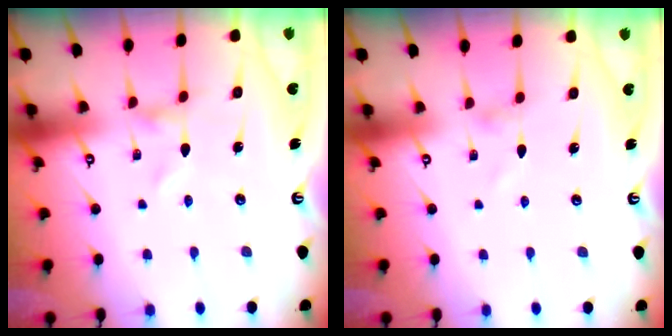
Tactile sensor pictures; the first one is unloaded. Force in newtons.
{"total": 0.7, "press": 0.7, "slide": 0.1}